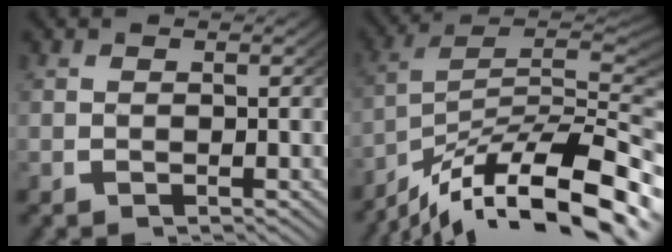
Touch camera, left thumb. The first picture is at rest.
{"total": 15.9, "force": [-6.4, 9.4, 11.2], "torque": [-0.194, -0.039, -0.084]}